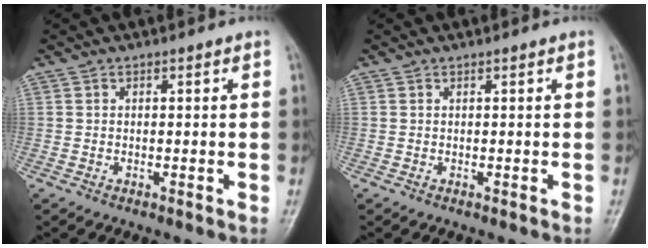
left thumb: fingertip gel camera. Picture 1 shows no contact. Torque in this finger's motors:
{"motor_torque": [0.01, 0.00, -0.11, -0.12, 0.00]}